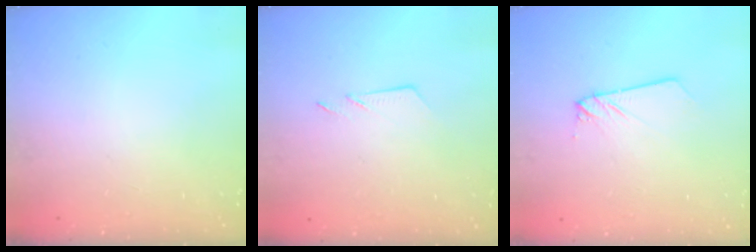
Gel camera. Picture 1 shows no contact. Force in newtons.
{"total": 4.2, "press": 4.2, "slide": 0.5}
{"total": 2.3, "press": 2.3, "slide": 0.1}